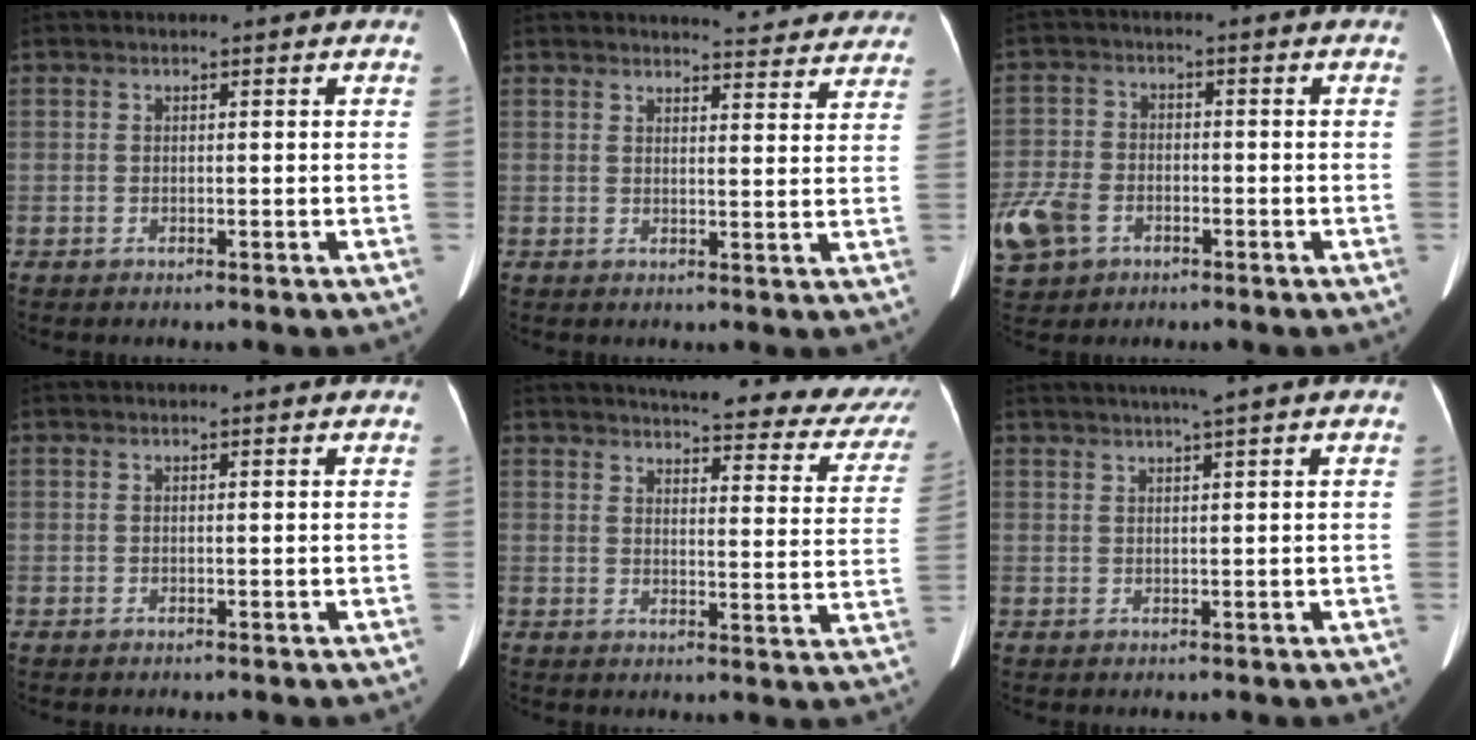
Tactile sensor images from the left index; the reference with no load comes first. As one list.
[{"total": 11.9, "force": [11.5, 2.2, 2.2], "torque": [0.000, -0.023, 0.110]}, {"total": 12.2, "force": [-5.6, 8.8, 6.5], "torque": [-0.188, 0.000, -0.097]}, {"total": 0.7, "force": [0.7, 0.2, 0.2], "torque": [-0.008, 0.007, 0.007]}, {"total": 25.4, "force": [22.8, 5.2, 9.9], "torque": [-0.119, -0.057, 0.246]}, {"total": 4.2, "force": [3.3, -0.7, 2.5], "torque": [-0.038, 0.019, 0.056]}]